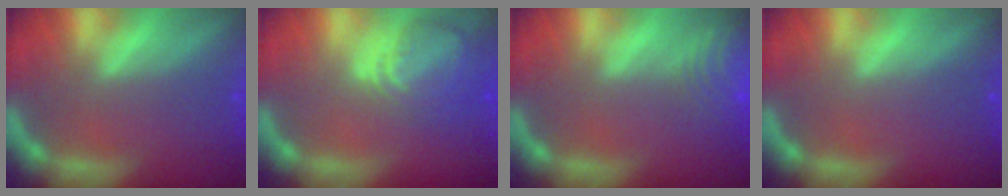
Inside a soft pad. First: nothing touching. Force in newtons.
{"total": 6.1}
{"total": 8.5}
{"total": 0.0}